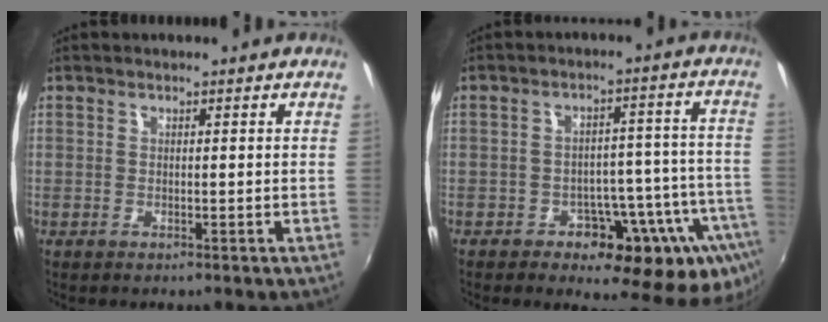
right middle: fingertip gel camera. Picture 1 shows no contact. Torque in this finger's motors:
{"motor_torque": [1.09, -1.05, 0.22, 0.04]}